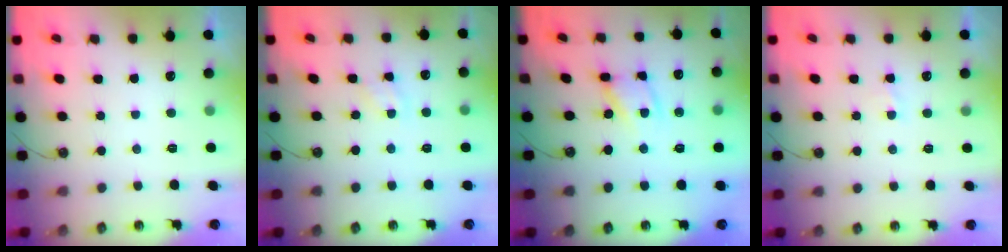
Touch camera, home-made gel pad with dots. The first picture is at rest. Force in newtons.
{"total": 2.6, "press": 2.6, "slide": 0.4}
{"total": 10.3, "press": 10.2, "slide": 0.8}
{"total": 1.6, "press": 1.6, "slide": 0.2}